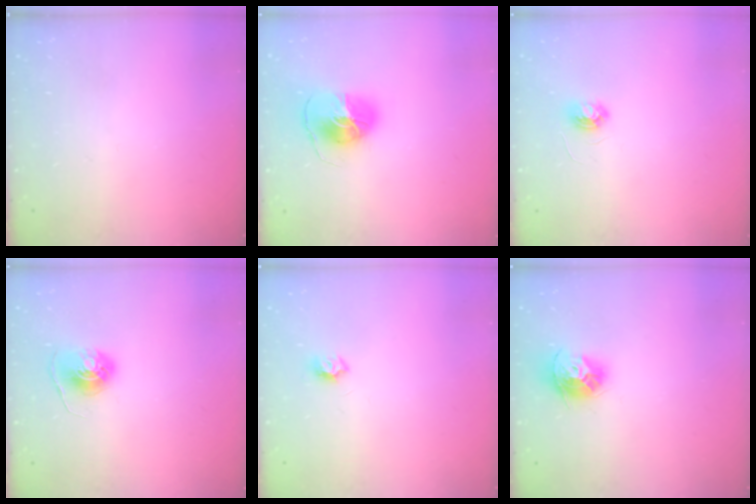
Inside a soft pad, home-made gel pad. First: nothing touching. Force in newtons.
{"total": 9.1, "press": 9.1, "slide": 0.5}
{"total": 4.0, "press": 4.0, "slide": 0.3}
{"total": 6.1, "press": 6.1, "slide": 0.5}
{"total": 4.6, "press": 4.6, "slide": 0.5}
{"total": 11.1, "press": 11.0, "slide": 0.9}